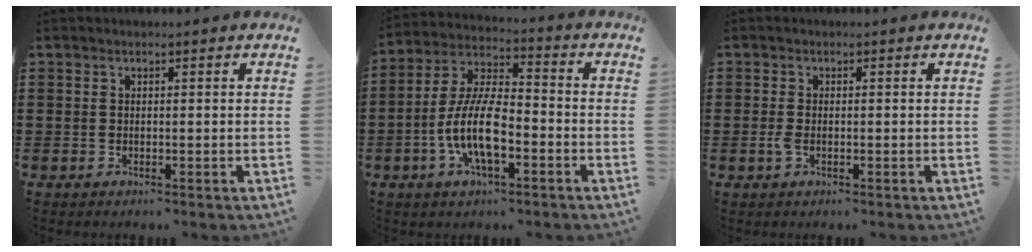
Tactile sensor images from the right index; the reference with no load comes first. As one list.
[{"total": 10.6, "force": [-3.6, 3.9, 9.2], "torque": [-0.208, -0.008, -0.072]}, {"total": 1.4, "force": [-0.4, 0.5, 1.2], "torque": [-0.031, -0.005, -0.010]}]